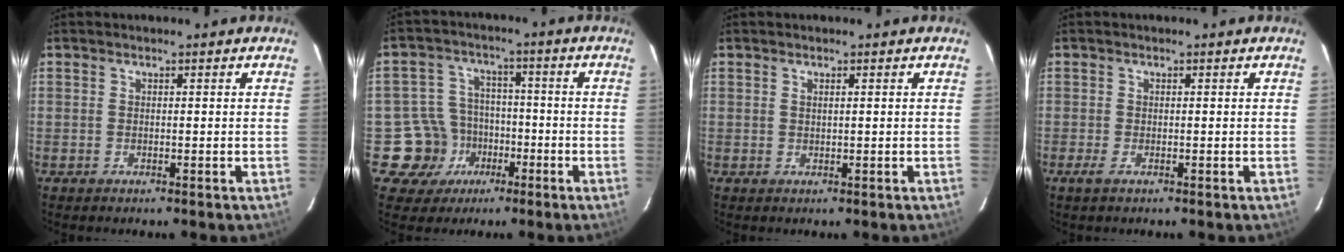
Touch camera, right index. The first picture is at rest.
{"total": 9.2, "force": [-4.1, 8.2, 0.7], "torque": [-0.037, 0.028, -0.056]}
{"total": 0.6, "force": [0.3, 0.0, 0.6], "torque": [-0.010, 0.003, 0.006]}
{"total": 1.4, "force": [-0.6, 0.2, 1.2], "torque": [-0.026, -0.004, -0.011]}